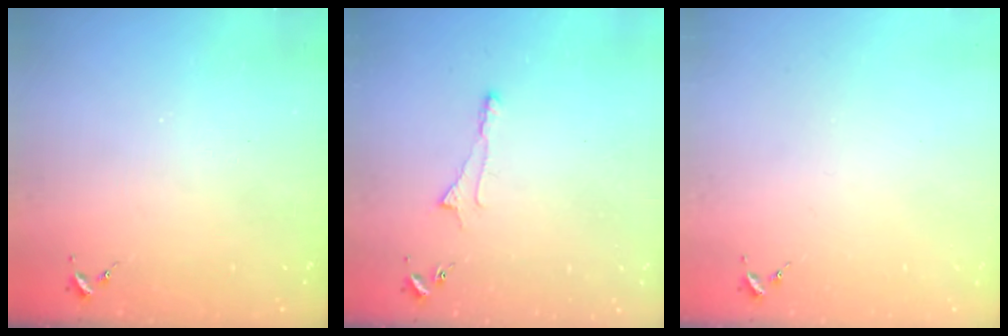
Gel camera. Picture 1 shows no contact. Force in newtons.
{"total": 3.5, "press": 3.4, "slide": 0.5}
{"total": 0.0}